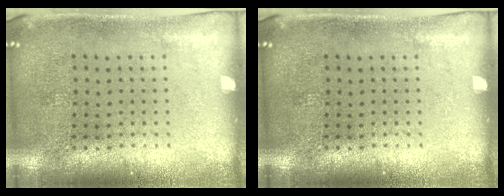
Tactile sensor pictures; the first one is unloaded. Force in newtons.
{"total": 0.0}